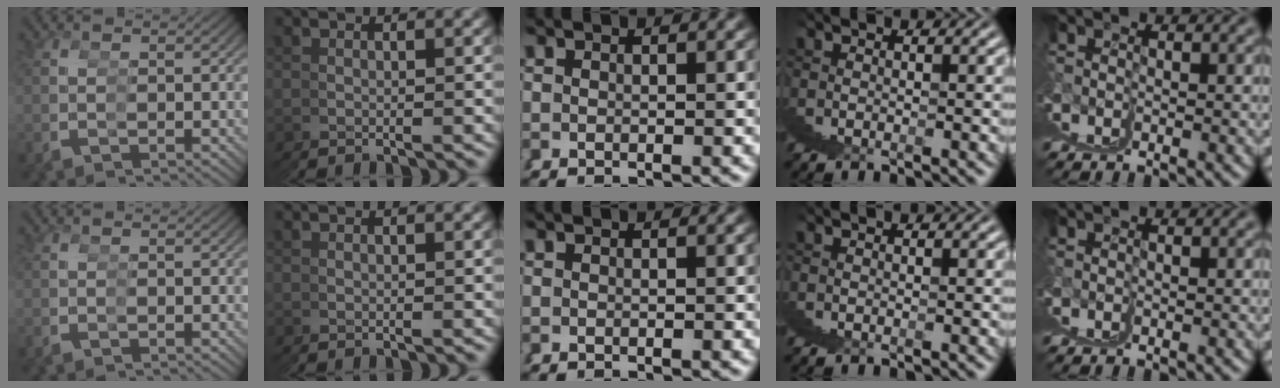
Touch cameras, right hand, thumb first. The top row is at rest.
{}